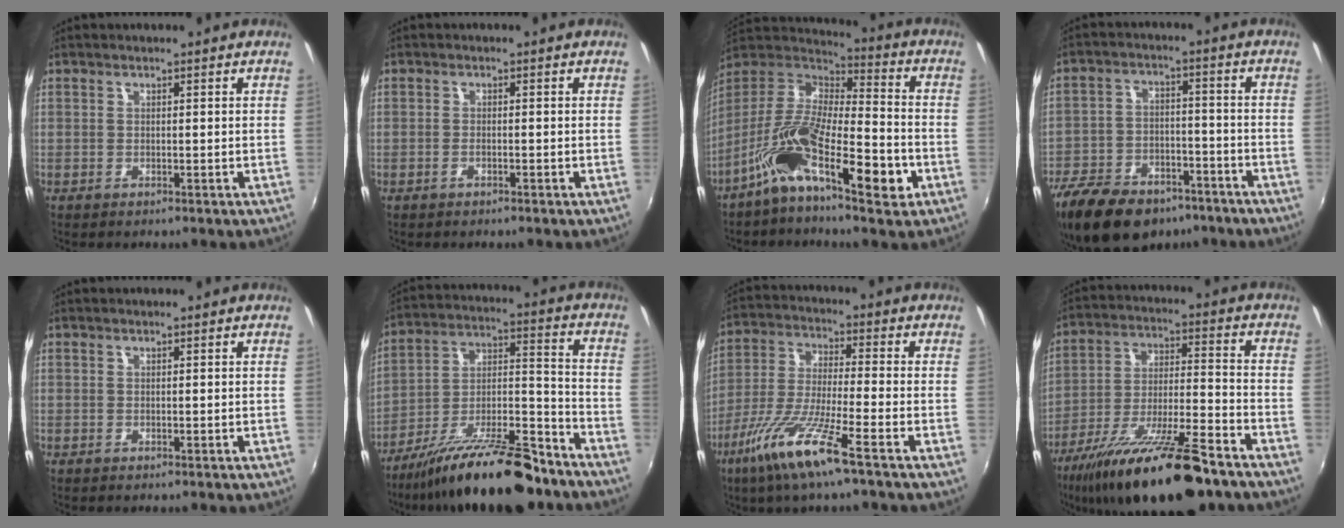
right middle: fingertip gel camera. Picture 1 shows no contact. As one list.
[{"total": 1.1, "force": [-0.8, 0.3, 0.7], "torque": [-0.017, 0.001, -0.018]}, {"total": 18.0, "force": [-8.9, 5.3, 14.7], "torque": [-0.254, -0.008, -0.166]}, {"total": 20.6, "force": [-14.5, 10.4, 10.1], "torque": [-0.228, -0.015, -0.223]}, {"total": 0.0}, {"total": 20.6, "force": [-15.7, 5.3, 12.3], "torque": [-0.214, -0.002, -0.246]}, {"total": 12.6, "force": [-7.3, 0.6, 10.2], "torque": [-0.220, -0.019, -0.143]}, {"total": 22.4, "force": [-16.0, 4.4, 14.9], "torque": [-0.279, -0.041, -0.266]}]